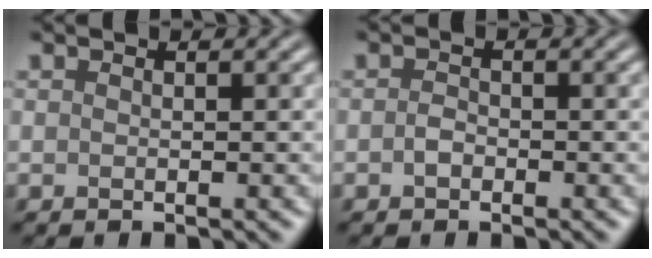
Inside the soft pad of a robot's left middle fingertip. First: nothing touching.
{"total": 1.0, "force": [-0.4, 0.7, 0.6], "torque": [-0.016, 0.000, -0.010]}